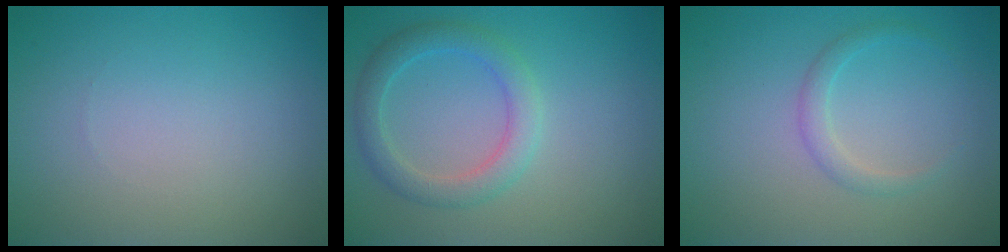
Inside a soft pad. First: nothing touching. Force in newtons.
{"total": 3.2, "press": 3.2, "slide": 0.1}
{"total": 1.5, "press": 1.5, "slide": 0.1}